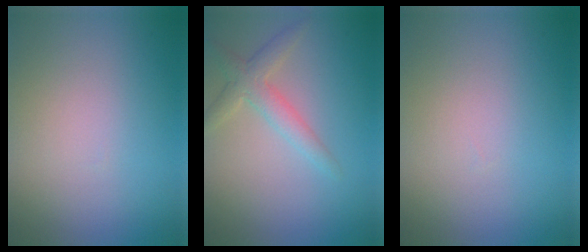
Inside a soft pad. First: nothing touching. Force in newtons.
{"total": 2.5, "press": 2.5, "slide": 0.2}
{"total": 0.0}